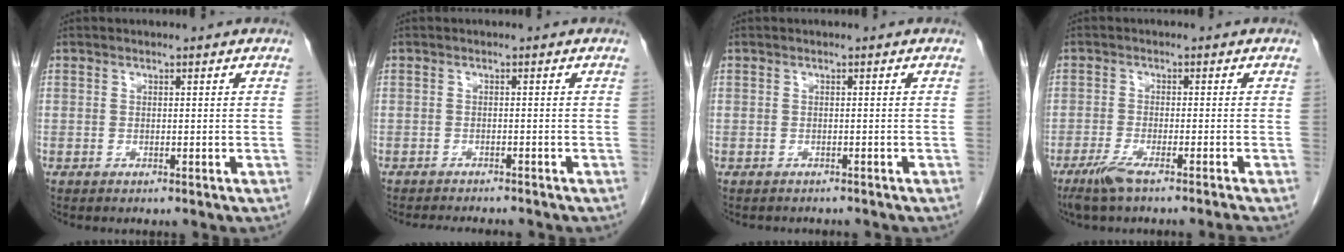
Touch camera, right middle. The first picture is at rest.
{"total": 5.4, "force": [-5.1, 0.8, 1.8], "torque": [-0.020, -0.006, -0.071]}
{"total": 2.3, "force": [-2.1, 0.8, 0.4], "torque": [-0.009, -0.002, -0.026]}
{"total": 5.6, "force": [-4.3, -0.5, 3.5], "torque": [-0.059, -0.014, -0.078]}